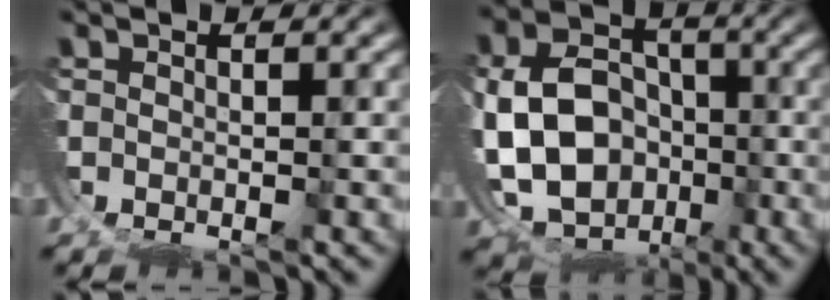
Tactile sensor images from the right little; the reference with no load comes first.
{"total": 14.5, "force": [-3.2, 12.7, 6.1], "torque": [-0.154, -0.063, -0.047]}